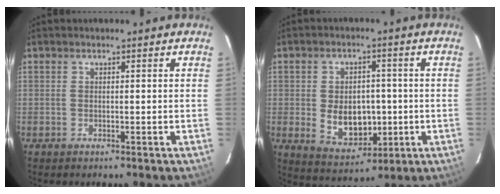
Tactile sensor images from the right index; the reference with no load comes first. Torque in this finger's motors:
{"motor_torque": [0.31, -0.02, 0.35, 0.04]}